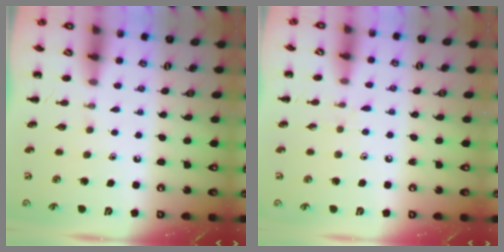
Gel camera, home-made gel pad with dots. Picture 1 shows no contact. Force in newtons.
{"total": 3.7, "press": 3.3, "slide": 1.7}